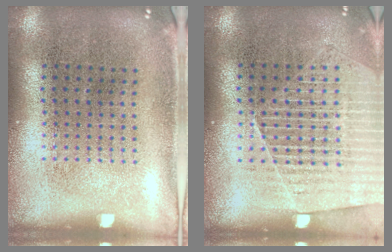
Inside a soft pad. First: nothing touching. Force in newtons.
{"total": 1.3, "press": 1.3, "slide": 0.2}